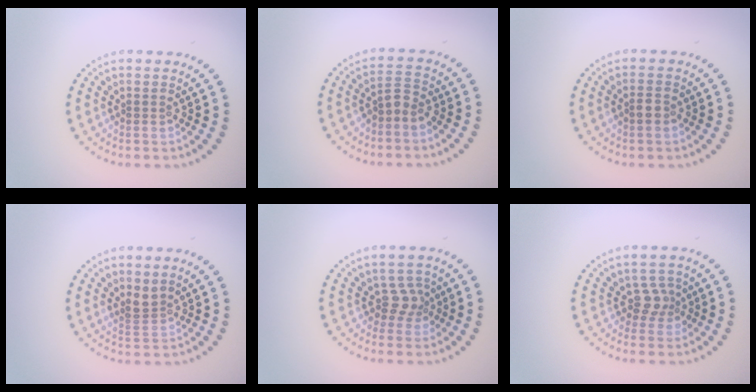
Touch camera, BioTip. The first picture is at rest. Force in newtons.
{"total": 1.9, "press": 1.5, "slide": 1.2}
{"total": 1.1, "press": 1.0, "slide": 0.4}
{"total": 1.6, "press": 1.2, "slide": 1.0}
{"total": 2.0, "press": 1.4, "slide": 1.4}
{"total": 2.0, "press": 1.5, "slide": 1.3}